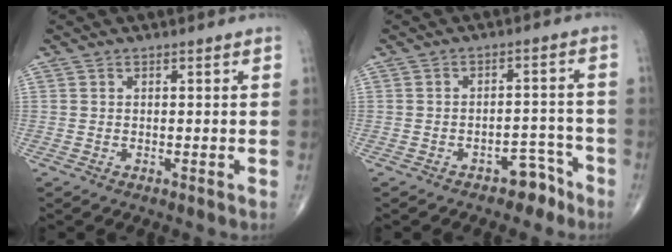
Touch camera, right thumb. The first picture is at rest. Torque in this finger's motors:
{"motor_torque": [4.11, 0.90, 0.18, -0.54, -0.01]}